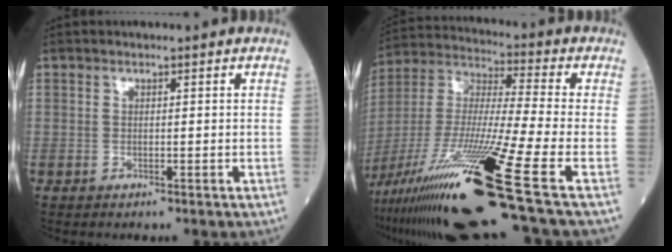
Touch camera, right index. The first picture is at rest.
{"total": 26.2, "force": [-13.6, 0.0, 22.4], "torque": [-0.421, -0.052, -0.248]}